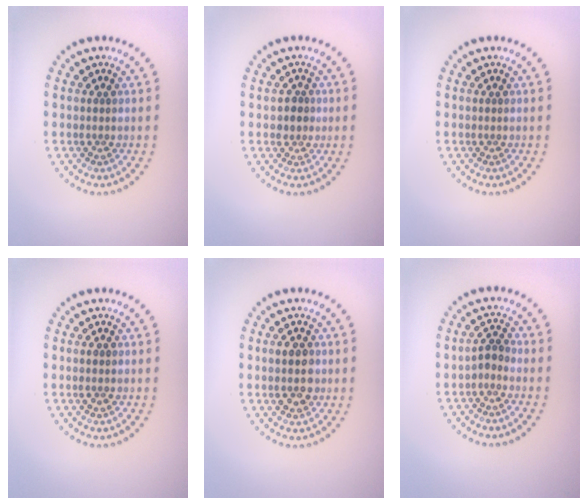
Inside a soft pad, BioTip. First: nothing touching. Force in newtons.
{"total": 1.6, "press": 1.4, "slide": 0.6}
{"total": 0.0}
{"total": 0.7, "press": 0.7, "slide": 0.3}
{"total": 2.9, "press": 2.9, "slide": 0.1}
{"total": 1.3, "press": 1.0, "slide": 0.9}